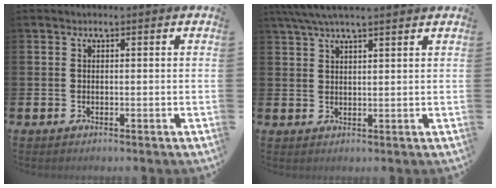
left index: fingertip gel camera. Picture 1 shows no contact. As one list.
[{"total": 4.6, "force": [3.9, 0.5, 2.3], "torque": [-0.059, -0.002, 0.073]}]